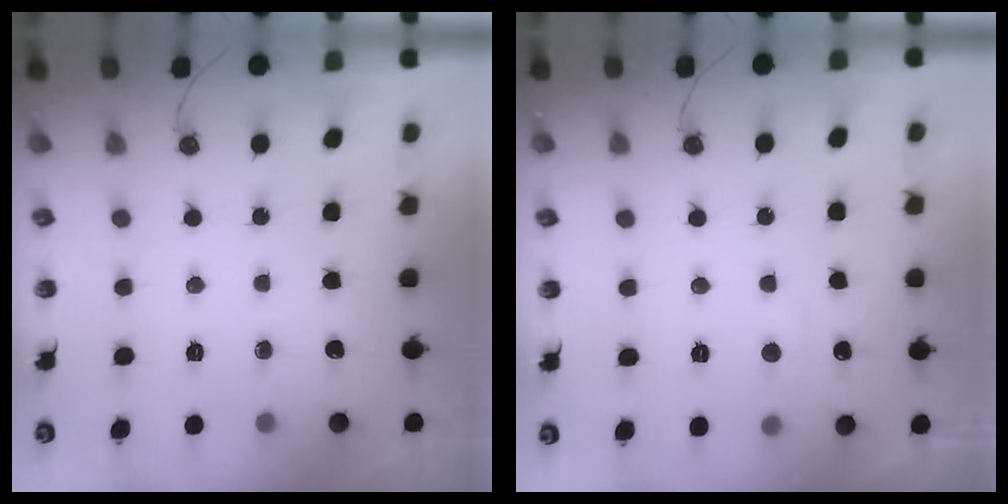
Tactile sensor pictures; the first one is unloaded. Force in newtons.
{"total": 1.8, "press": 1.7, "slide": 0.6}